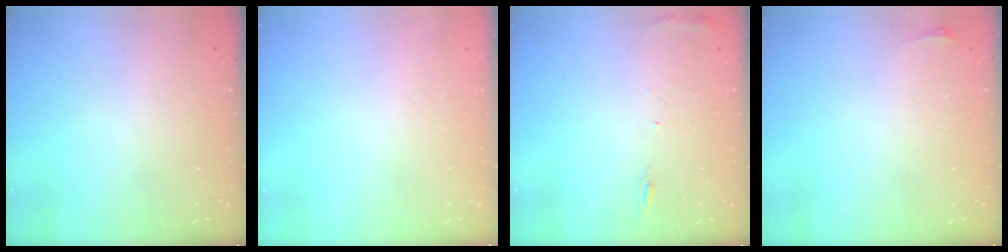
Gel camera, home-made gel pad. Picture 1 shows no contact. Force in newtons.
{"total": 16.0, "press": 1.9, "slide": 15.9}
{"total": 5.7, "press": 5.7, "slide": 0.6}
{"total": 2.8, "press": 2.1, "slide": 1.9}